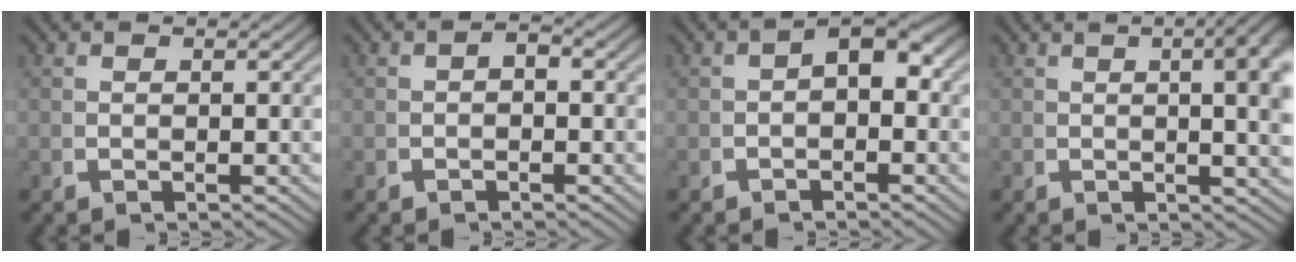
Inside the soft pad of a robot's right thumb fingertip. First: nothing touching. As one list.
[{"total": 0.7, "force": [-0.5, 0.2, 0.5], "torque": [-0.006, -0.002, -0.008]}, {"total": 3.0, "force": [-0.3, 1.6, 2.5], "torque": [-0.036, -0.005, 0.000]}, {"total": 7.8, "force": [2.0, 3.2, 6.8], "torque": [-0.060, 0.021, 0.019]}]